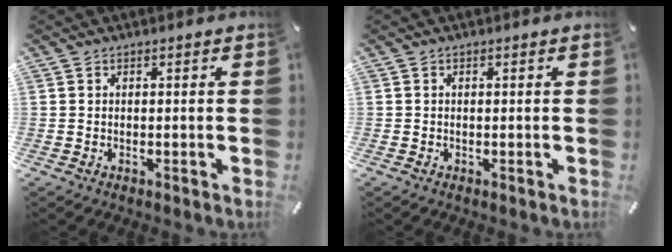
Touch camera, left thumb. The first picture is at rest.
{"total": 0.0}